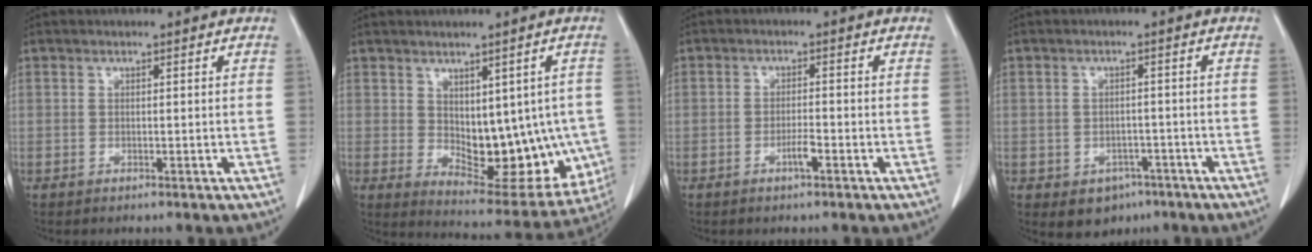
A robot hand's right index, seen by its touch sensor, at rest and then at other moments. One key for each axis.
{"total": 14.3, "fx": -0.8, "fy": 7.6, "fz": 12.2, "tx": -0.144, "ty": -0.004, "tz": 0.012}
{"total": 2.2, "fx": -1.2, "fy": 0.3, "fz": 1.8, "tx": -0.032, "ty": 0.000, "tz": -0.021}
{"total": 4.8, "fx": -2.6, "fy": 3.6, "fz": 1.6, "tx": -0.014, "ty": 0.005, "tz": -0.027}